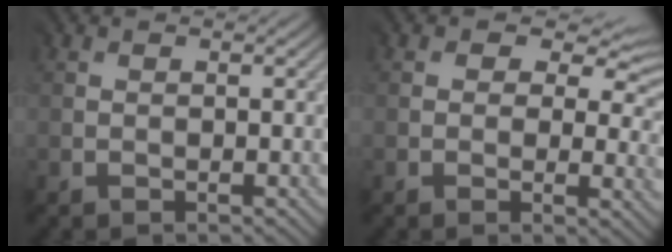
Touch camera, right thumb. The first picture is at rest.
{"total": 6.8, "force": [2.0, 4.3, 4.9], "torque": [-0.057, -0.001, 0.030]}